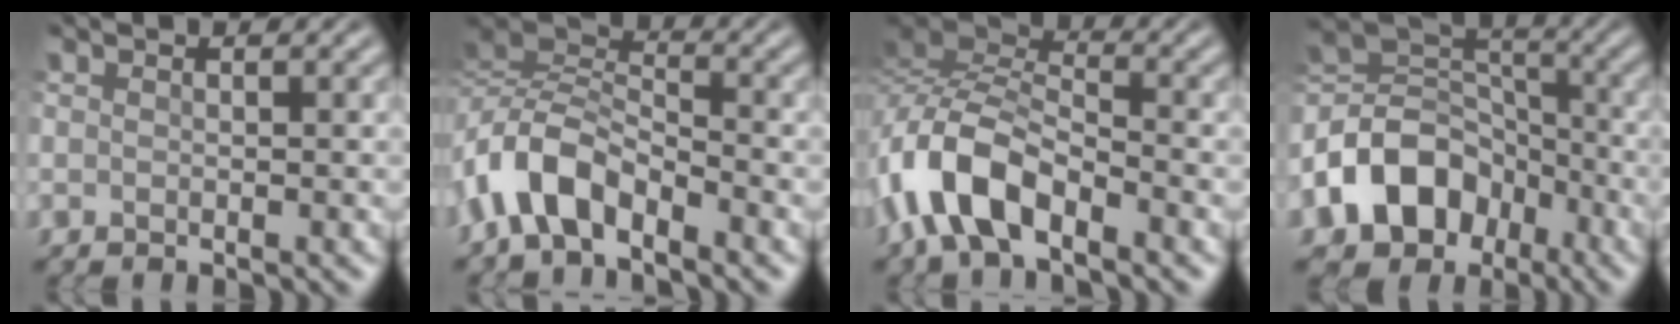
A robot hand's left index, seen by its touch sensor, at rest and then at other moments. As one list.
[{"total": 5.8, "force": [-3.4, 3.0, 3.6], "torque": [-0.068, 0.006, -0.081]}, {"total": 8.2, "force": [-4.5, 3.9, 5.6], "torque": [-0.113, 0.007, -0.101]}, {"total": 9.6, "force": [-4.7, 7.0, 4.7], "torque": [-0.081, 0.002, -0.100]}]